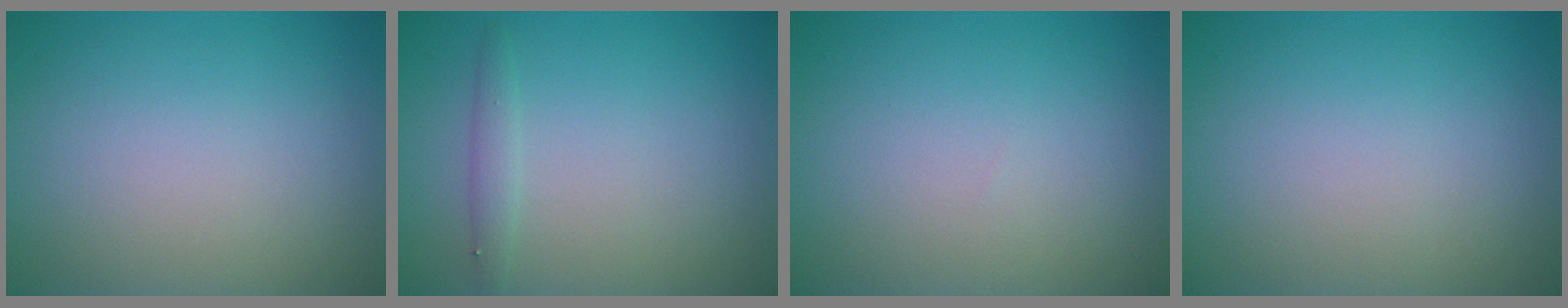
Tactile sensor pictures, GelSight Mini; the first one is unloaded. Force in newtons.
{"total": 1.1, "press": 1.1, "slide": 0.1}
{"total": 0.0}
{"total": 0.0}